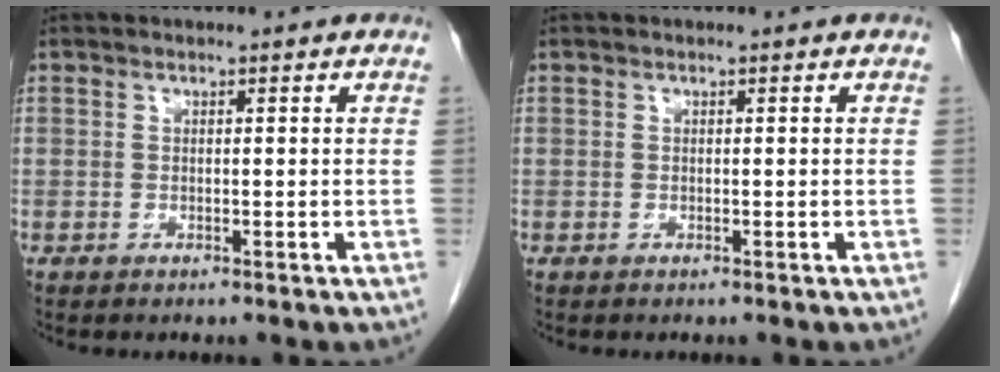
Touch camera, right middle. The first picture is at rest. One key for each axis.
{"total": 0.0}